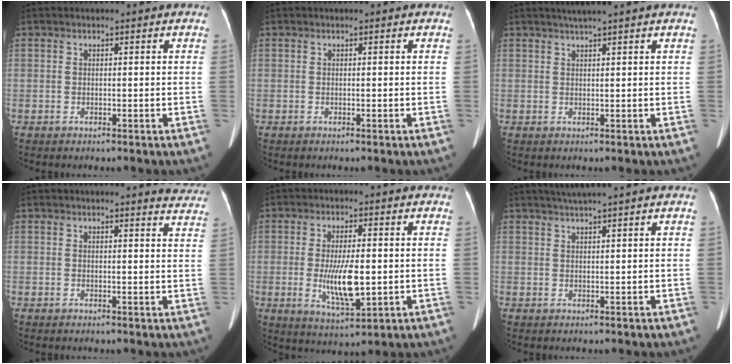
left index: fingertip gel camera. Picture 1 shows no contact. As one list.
[{"total": 0.0}, {"total": 2.8, "force": [2.2, -0.8, 1.5], "torque": [-0.018, 0.012, 0.040]}, {"total": 6.1, "force": [6.0, 0.6, 0.8], "torque": [0.006, -0.031, 0.034]}, {"total": 8.3, "force": [-0.9, 2.2, 7.9], "torque": [-0.154, -0.017, -0.007]}, {"total": 3.6, "force": [3.0, -1.1, 1.8], "torque": [-0.025, 0.015, 0.053]}]